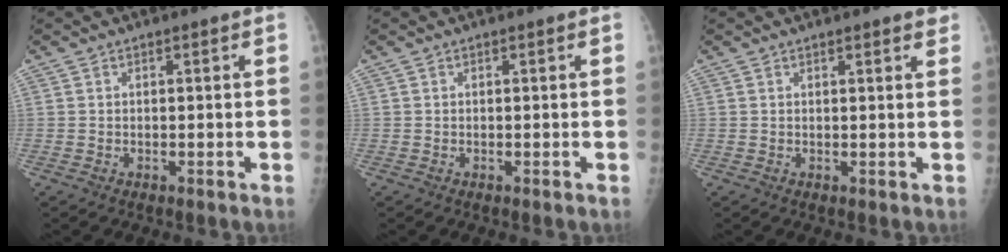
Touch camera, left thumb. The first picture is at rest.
{"total": 0.0}
{"total": 2.3, "force": [1.9, 0.4, 1.3], "torque": [-0.008, -0.003, 0.022]}